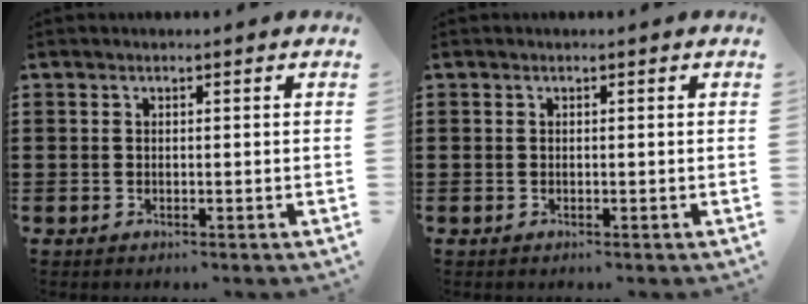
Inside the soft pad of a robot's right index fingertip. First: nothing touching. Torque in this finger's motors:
{"motor_torque": [-0.48, 1.66, 0.00, 0.00]}